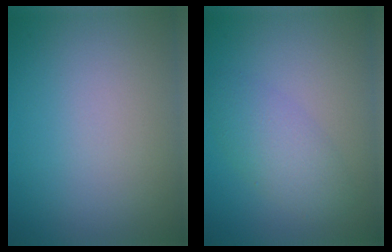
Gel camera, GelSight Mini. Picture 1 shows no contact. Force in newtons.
{"total": 3.1, "press": 3.1, "slide": 0.0}